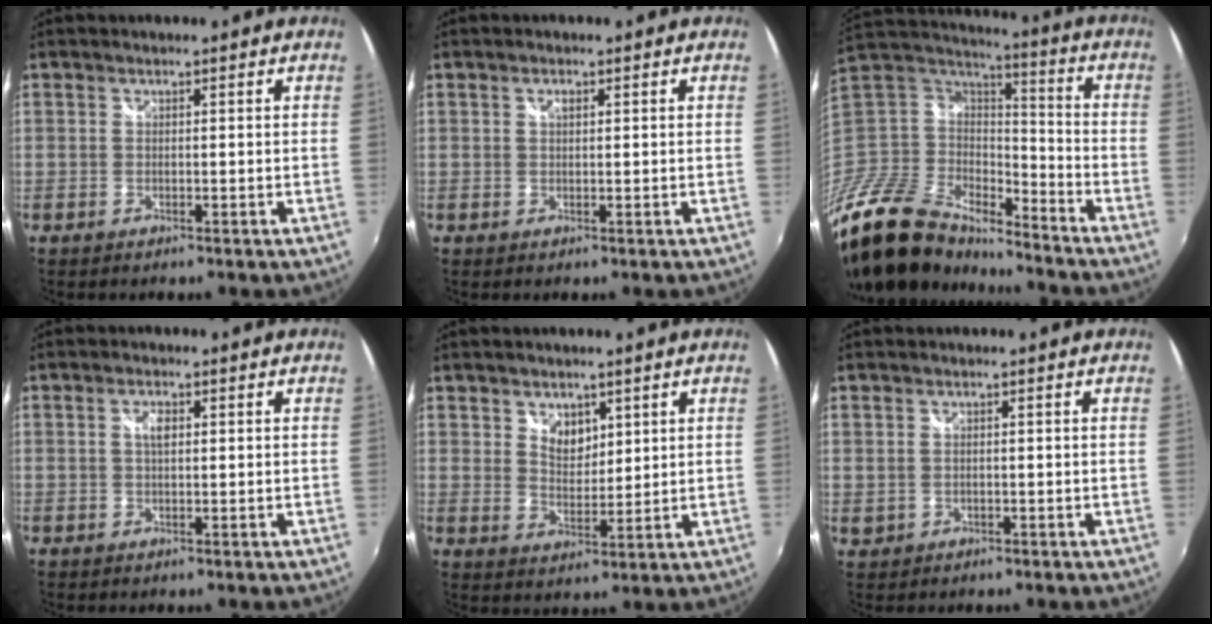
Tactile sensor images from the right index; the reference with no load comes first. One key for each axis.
{"total": 1.2, "fx": 0.5, "fy": 0.6, "fz": 0.9, "tx": -0.015, "ty": 0.002, "tz": 0.007}
{"total": 19.6, "fx": -15.0, "fy": 9.9, "fz": 7.9, "tx": -0.195, "ty": 0.007, "tz": -0.277}
{"total": 2.1, "fx": 0.5, "fy": 1.0, "fz": 1.8, "tx": -0.033, "ty": 0.003, "tz": 0.007}
{"total": 5.0, "fx": 2.6, "fy": 3.3, "fz": 2.6, "tx": -0.034, "ty": -0.001, "tz": 0.047}
{"total": 1.8, "fx": 0.3, "fy": 1.4, "fz": 1.0, "tx": -0.021, "ty": -0.001, "tz": 0.011}